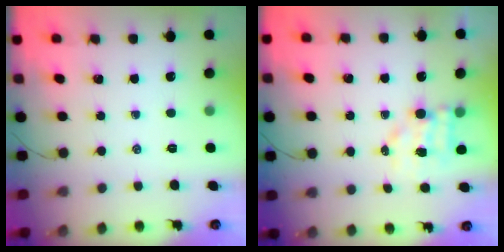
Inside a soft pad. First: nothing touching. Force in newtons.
{"total": 5.5, "press": 5.5, "slide": 0.6}